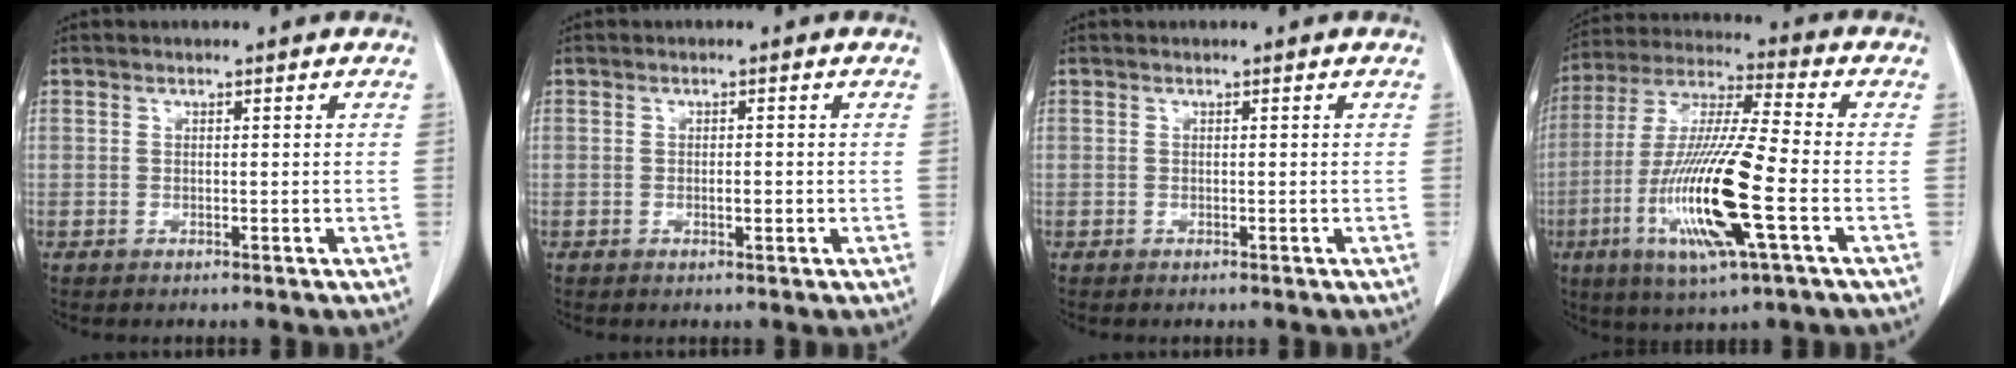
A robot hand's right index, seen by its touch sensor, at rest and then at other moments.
{"total": 1.2, "force": [-0.3, 0.4, 1.1], "torque": [-0.020, 0.000, -0.006]}
{"total": 0.0}
{"total": 17.5, "force": [-5.2, 1.0, 16.7], "torque": [-0.344, -0.020, -0.098]}